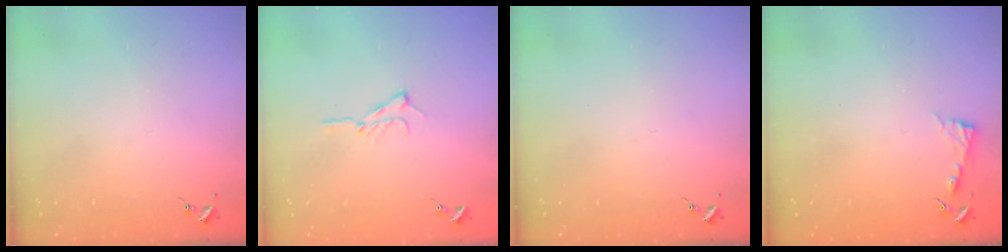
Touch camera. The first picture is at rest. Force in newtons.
{"total": 6.5, "press": 6.5, "slide": 0.8}
{"total": 0.0}
{"total": 3.9, "press": 3.9, "slide": 0.4}